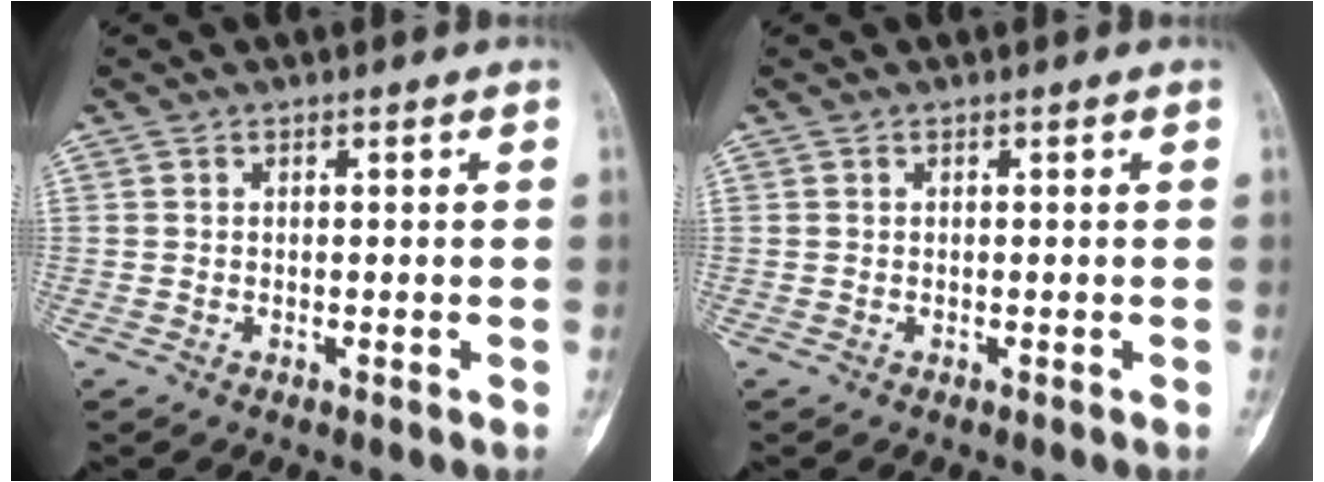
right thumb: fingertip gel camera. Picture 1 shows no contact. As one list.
[{"total": 0.0}]